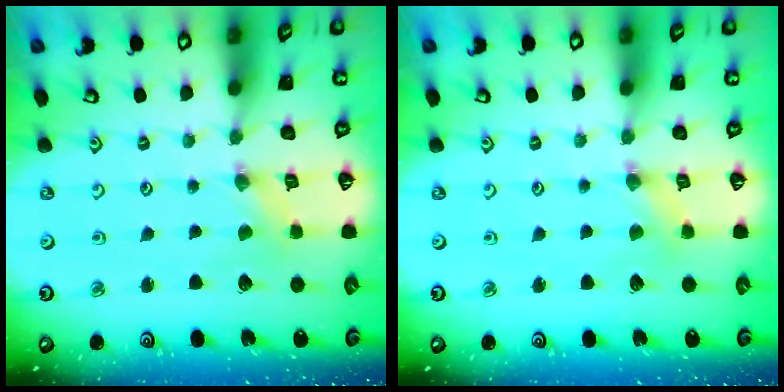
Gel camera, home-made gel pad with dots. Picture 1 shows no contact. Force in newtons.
{"total": 1.5, "press": 1.4, "slide": 0.3}